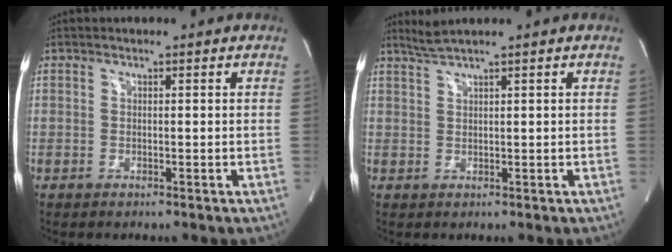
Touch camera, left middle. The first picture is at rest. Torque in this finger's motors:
{"motor_torque": [-0.07, -0.06, -0.17, 0.00]}